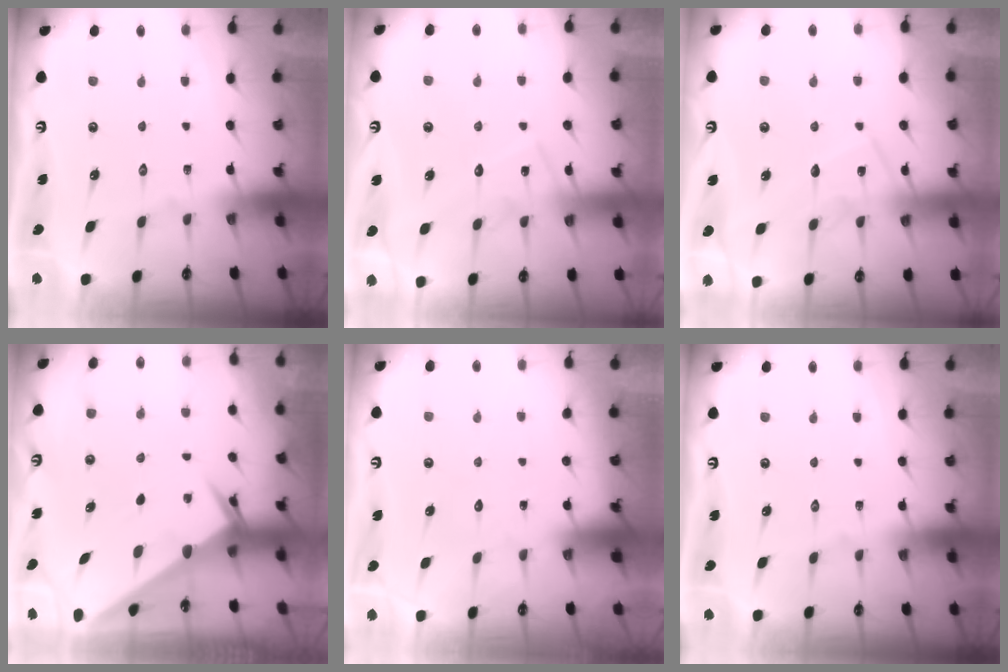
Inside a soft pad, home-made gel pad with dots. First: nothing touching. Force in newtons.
{"total": 11.1, "press": 11.1, "slide": 0.6}
{"total": 10.5, "press": 10.5, "slide": 0.9}
{"total": 2.6, "press": 2.6, "slide": 0.2}
{"total": 1.5, "press": 1.5, "slide": 0.2}
{"total": 0.0}